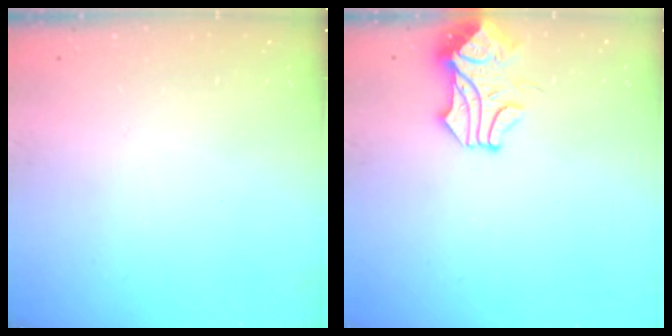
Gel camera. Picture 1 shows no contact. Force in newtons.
{"total": 1.4, "press": 1.4, "slide": 0.1}